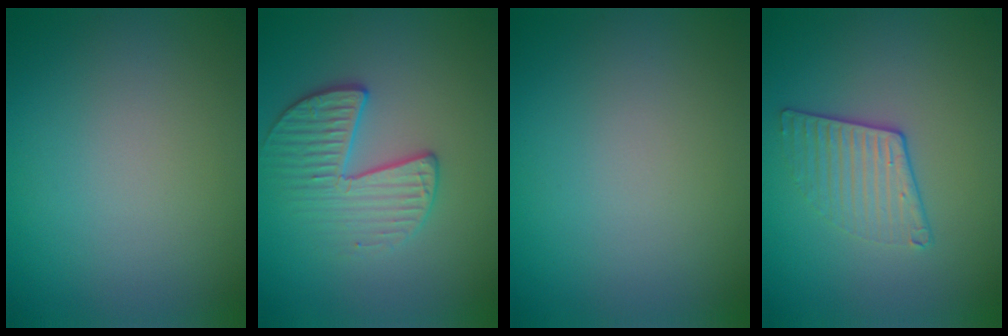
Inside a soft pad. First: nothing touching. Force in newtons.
{"total": 3.3, "press": 3.0, "slide": 1.3}
{"total": 0.0}
{"total": 2.3, "press": 1.9, "slide": 1.3}